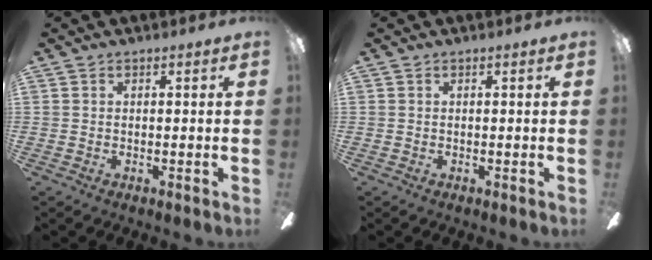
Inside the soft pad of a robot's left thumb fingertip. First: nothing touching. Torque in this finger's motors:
{"motor_torque": [-0.05, 0.03, 0.16, 0.00, 0.00]}